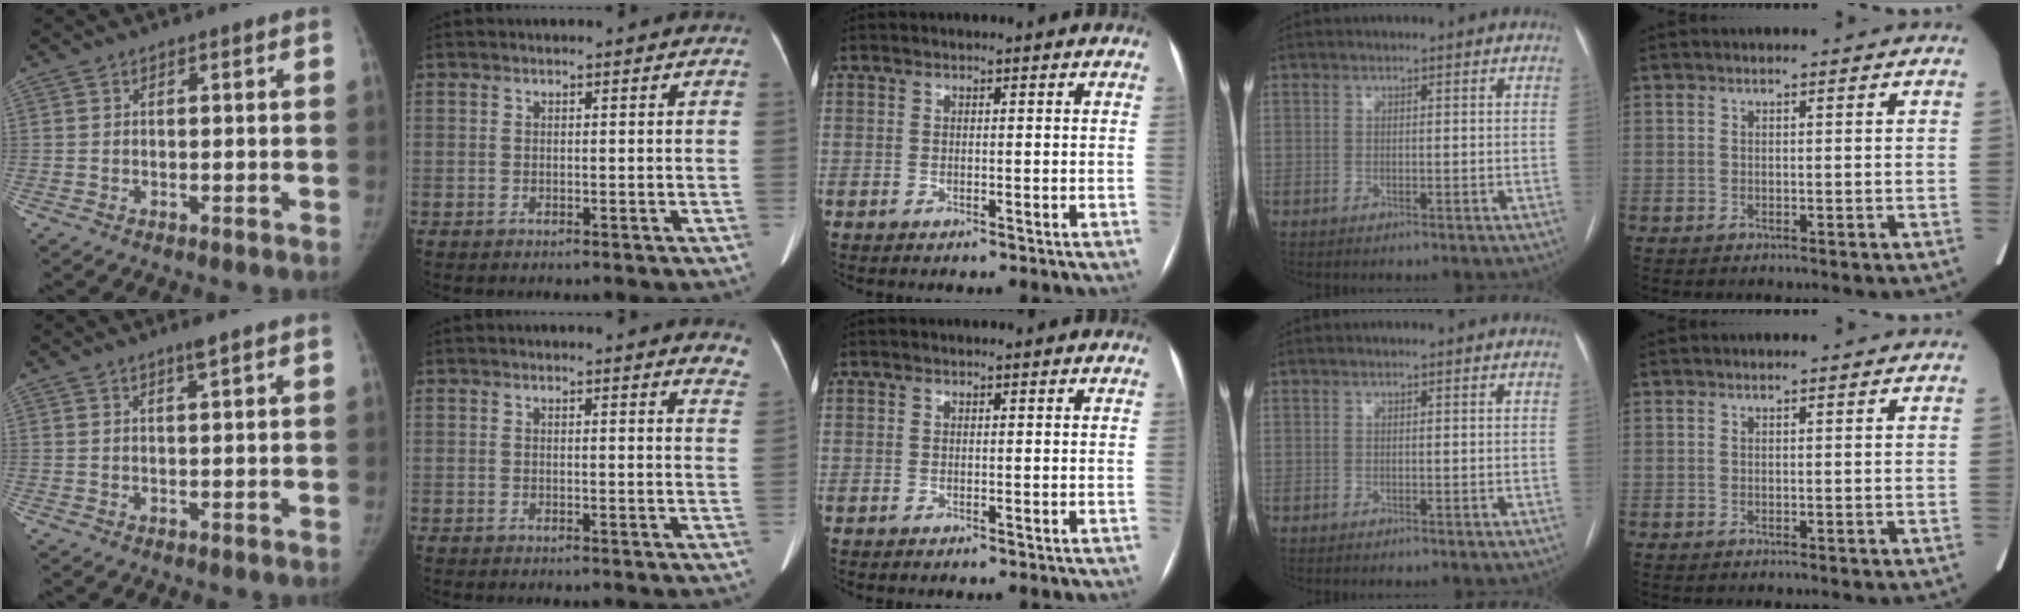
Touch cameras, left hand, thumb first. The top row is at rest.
{"thumb": {"total": 1.7, "force": [1.2, 0.0, 1.3], "torque": [-0.023, -0.006, 0.021]}, "index": {"total": 5.0, "force": [4.8, 0.7, 1.2], "torque": [0.007, -0.021, 0.024]}}